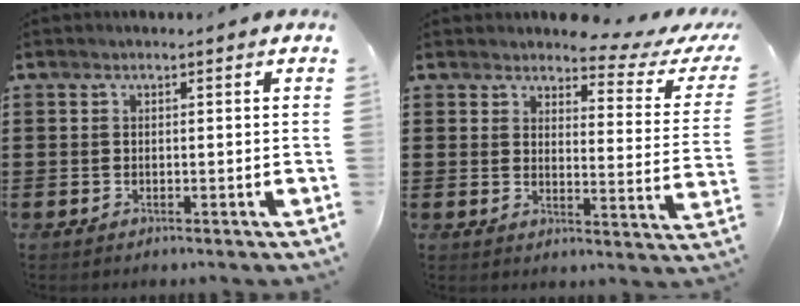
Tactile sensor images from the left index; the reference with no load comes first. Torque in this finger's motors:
{"motor_torque": [1.87, -0.26, 0.14, 0.01]}